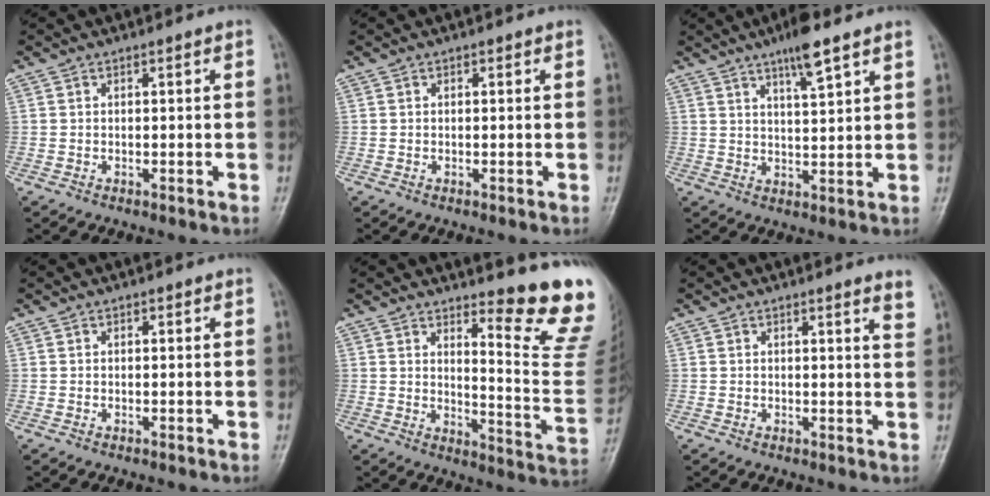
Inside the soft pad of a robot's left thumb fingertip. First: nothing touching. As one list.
[{"total": 0.0}, {"total": 7.0, "force": [4.6, 1.0, 5.1], "torque": [-0.084, -0.025, 0.077]}, {"total": 0.0}, {"total": 15.7, "force": [12.2, 1.6, 9.7], "torque": [-0.104, -0.146, 0.153]}, {"total": 2.5, "force": [2.1, 0.1, 1.4], "torque": [-0.016, -0.017, 0.017]}]